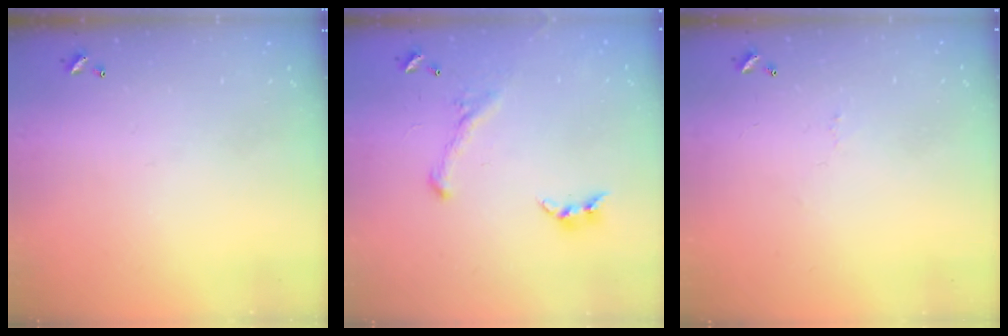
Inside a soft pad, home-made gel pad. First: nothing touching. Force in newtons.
{"total": 1.4, "press": 0.6, "slide": 1.2}
{"total": 1.6, "press": 1.5, "slide": 0.5}